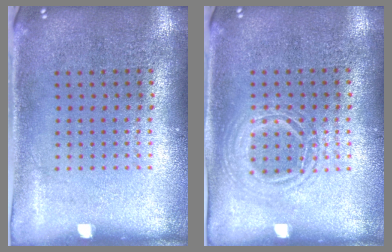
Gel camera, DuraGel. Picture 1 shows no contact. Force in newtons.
{"total": 1.2, "press": 1.1, "slide": 0.3}